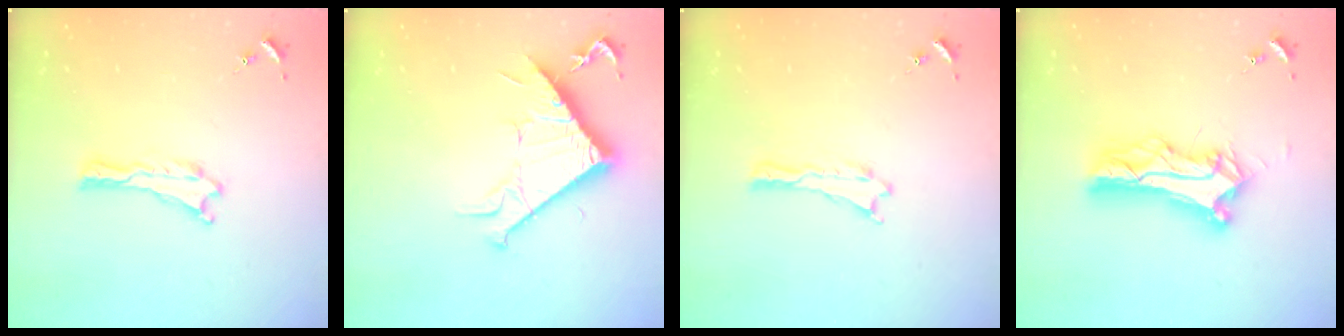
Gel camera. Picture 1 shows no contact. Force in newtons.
{"total": 11.4, "press": 11.4, "slide": 0.1}
{"total": 0.0}
{"total": 11.0, "press": 11.0, "slide": 0.9}